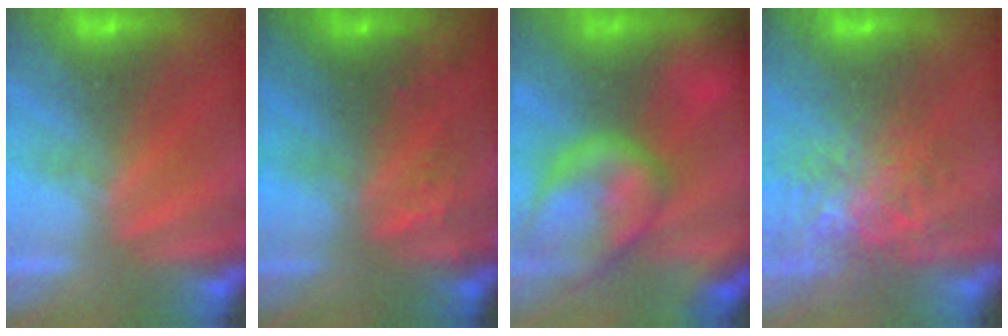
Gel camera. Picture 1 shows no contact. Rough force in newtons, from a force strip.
{"total": 7.3}
{"total": 8.5}
{"total": 7.6}